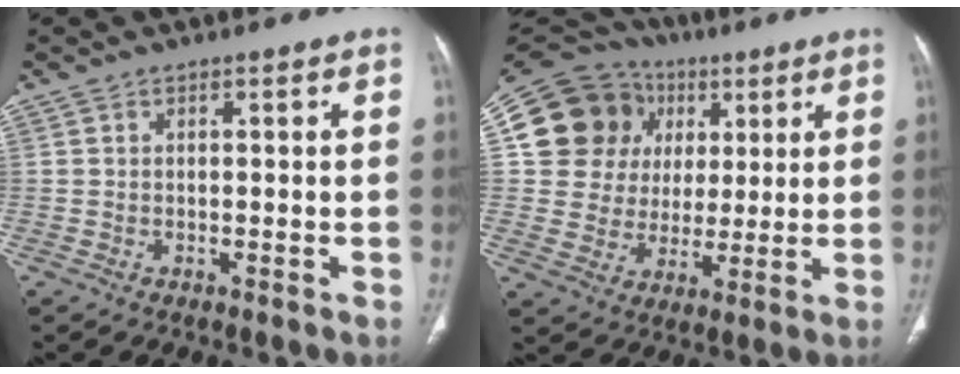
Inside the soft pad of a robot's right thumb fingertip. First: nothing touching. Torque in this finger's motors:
{"motor_torque": [0.17, 2.52, 0.38, -0.21, -0.07]}